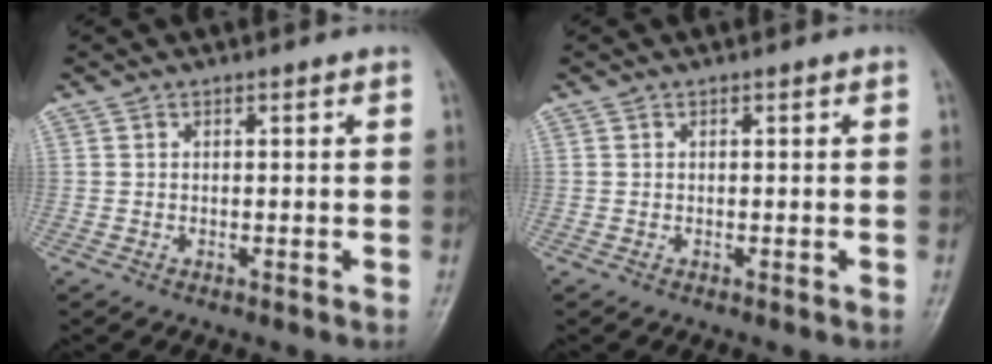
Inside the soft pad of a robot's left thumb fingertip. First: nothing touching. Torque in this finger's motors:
{"motor_torque": [0.00, 0.00, -0.16, 0.02, 0.00]}